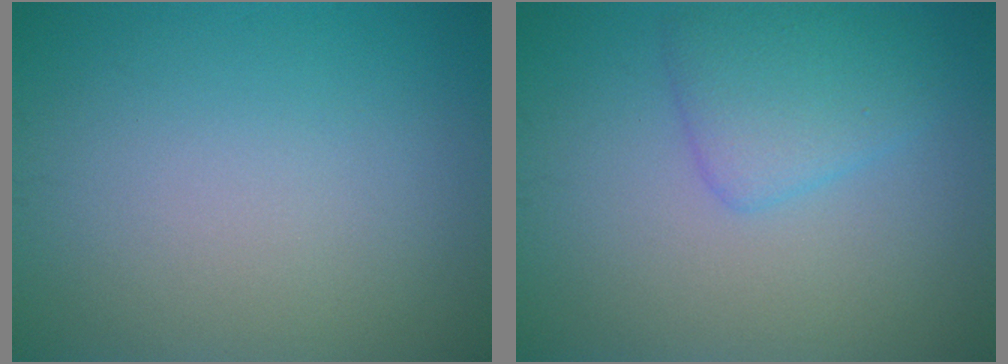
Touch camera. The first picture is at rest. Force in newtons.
{"total": 3.2, "press": 3.2, "slide": 0.2}